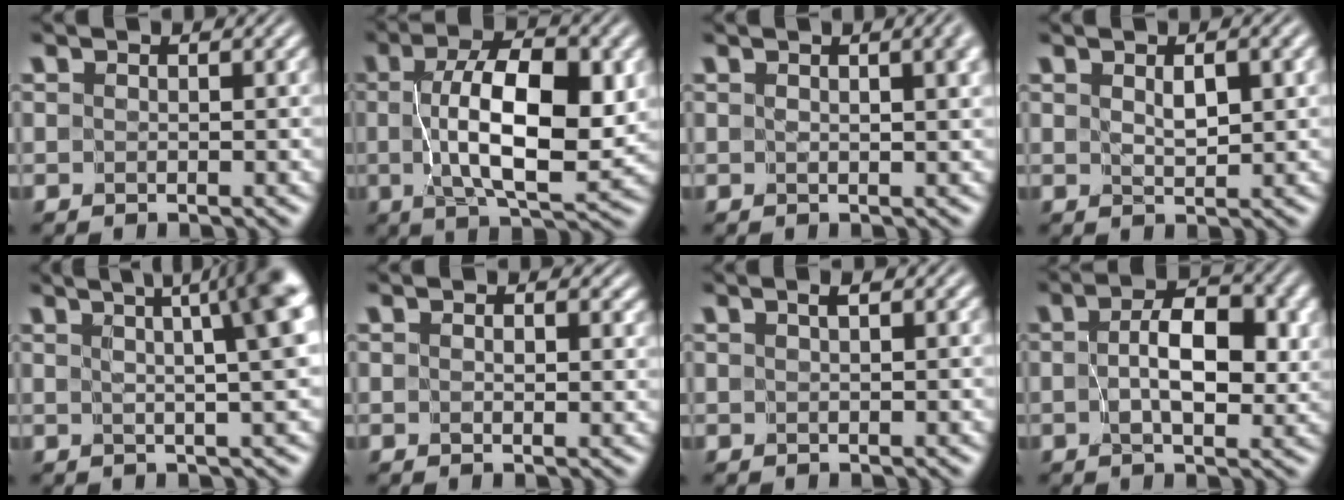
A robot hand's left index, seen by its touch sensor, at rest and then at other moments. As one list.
[{"total": 9.9, "force": [0.4, 3.8, 9.1], "torque": [-0.147, 0.002, 0.008]}, {"total": 2.7, "force": [0.9, 0.7, 2.4], "torque": [-0.016, 0.008, 0.008]}, {"total": 1.9, "force": [0.8, 0.5, 1.6], "torque": [-0.031, -0.002, 0.020]}, {"total": 8.6, "force": [2.5, 1.7, 8.0], "torque": [-0.048, 0.028, 0.016]}, {"total": 1.4, "force": [0.4, 0.8, 1.0], "torque": [-0.011, -0.003, 0.007]}, {"total": 0.7, "force": [0.5, -0.1, 0.5], "torque": [-0.009, 0.001, 0.008]}, {"total": 5.3, "force": [0.3, 2.3, 4.7], "torque": [-0.073, 0.001, 0.002]}]